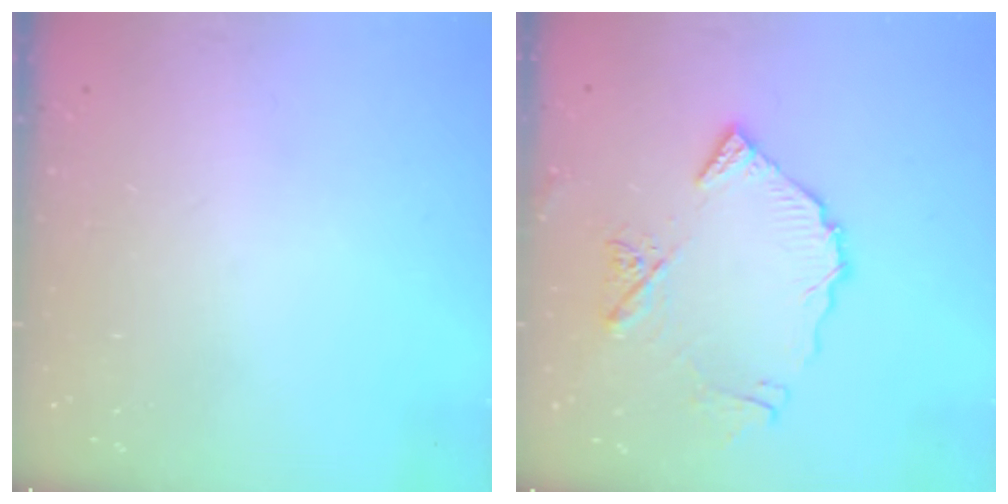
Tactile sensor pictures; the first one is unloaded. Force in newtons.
{"total": 13.5, "press": 13.4, "slide": 1.6}